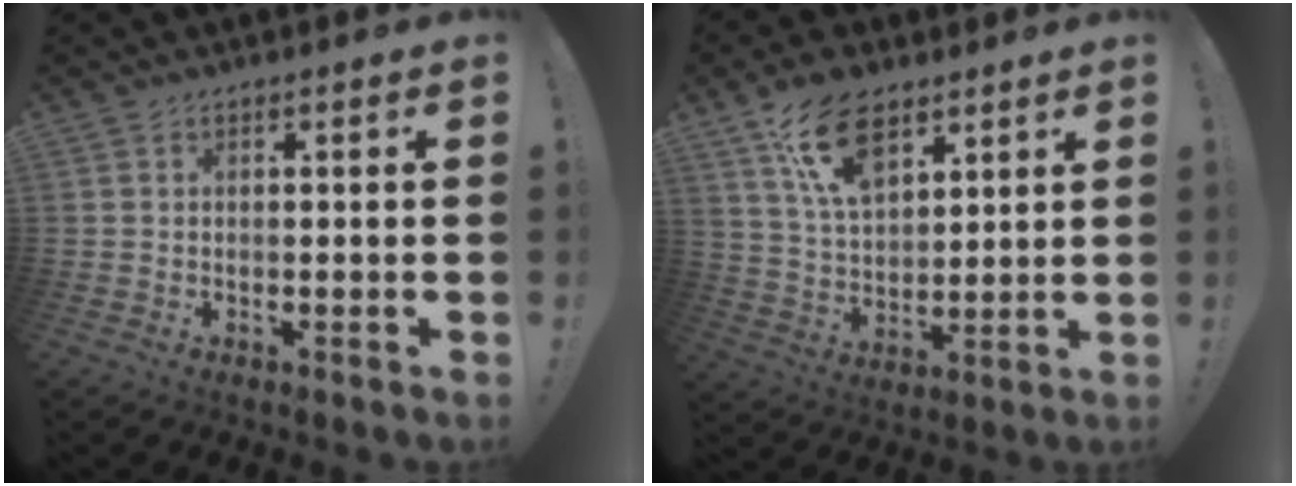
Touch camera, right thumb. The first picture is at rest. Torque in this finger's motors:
{"motor_torque": [0.25, 0.47, 0.84, 0.74, 0.06]}